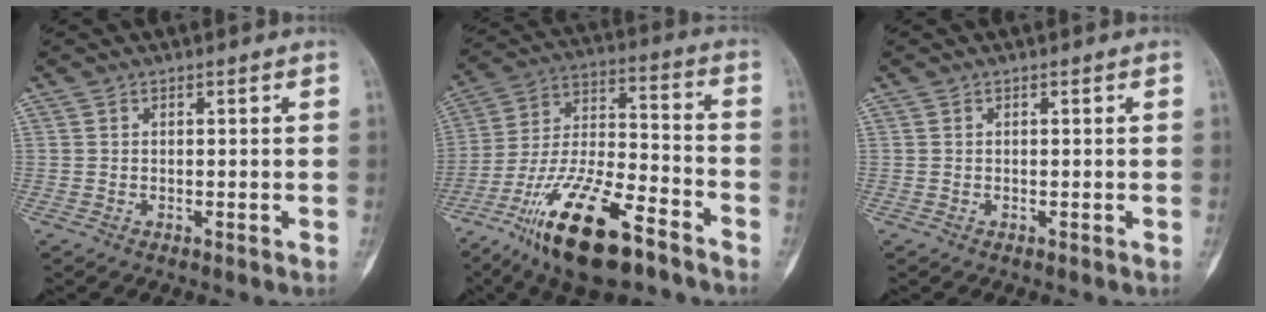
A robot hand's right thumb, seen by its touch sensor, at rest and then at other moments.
{"total": 21.3, "force": [-13.5, 7.2, 14.8], "torque": [-0.288, 0.068, -0.242]}
{"total": 0.0}